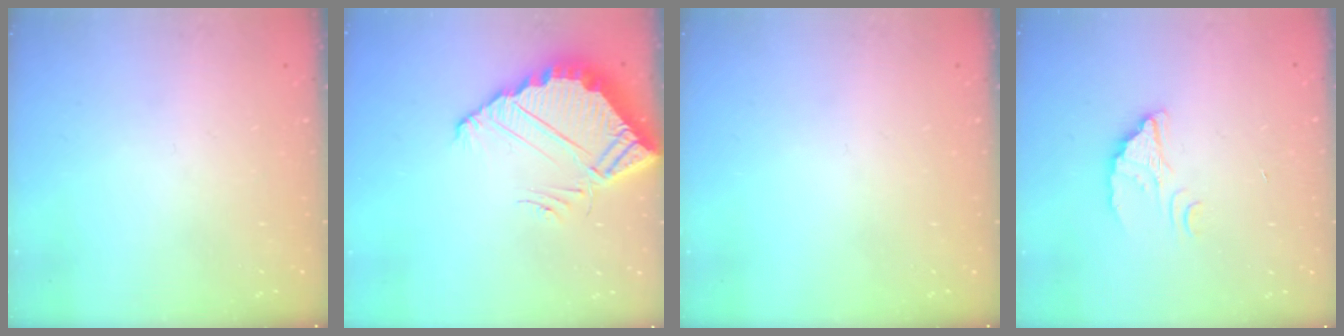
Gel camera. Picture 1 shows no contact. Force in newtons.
{"total": 6.3, "press": 6.3, "slide": 0.4}
{"total": 0.0}
{"total": 2.5, "press": 2.5, "slide": 0.1}